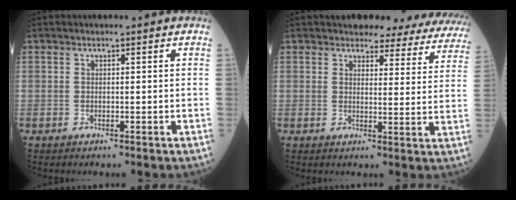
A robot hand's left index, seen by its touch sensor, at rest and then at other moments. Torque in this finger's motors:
{"motor_torque": [1.07, -1.07, 0.37, 0.03]}